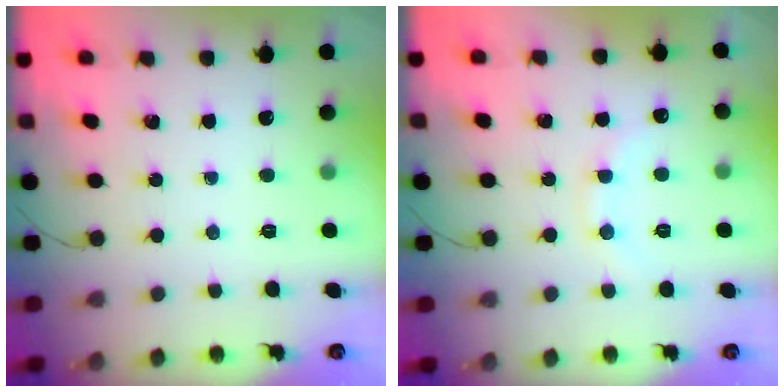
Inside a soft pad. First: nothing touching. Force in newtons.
{"total": 8.6, "press": 8.4, "slide": 1.5}